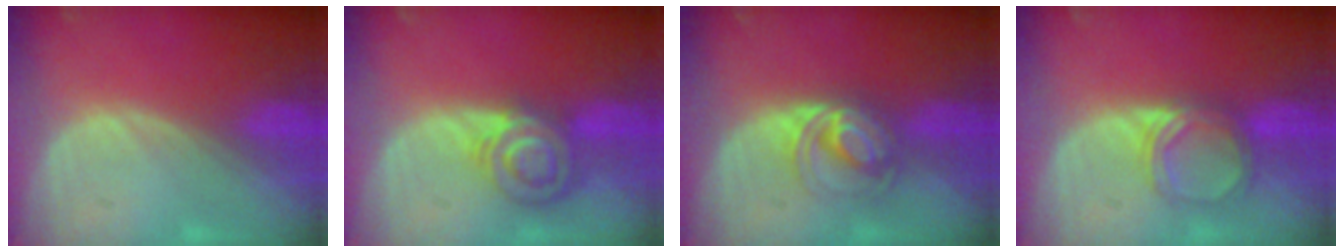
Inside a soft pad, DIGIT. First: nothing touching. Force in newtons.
{"total": 6.5, "press": 6.3, "slide": 1.8}
{"total": 5.8, "press": 5.4, "slide": 2.1}
{"total": 5.0, "press": 4.6, "slide": 1.8}